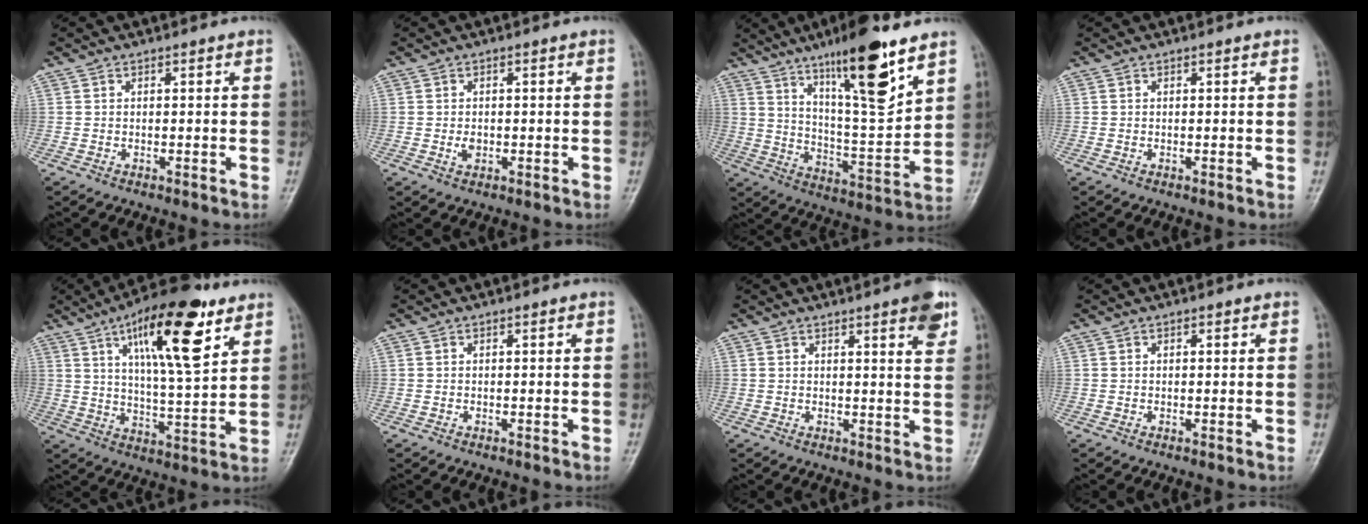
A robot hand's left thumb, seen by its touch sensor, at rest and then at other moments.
{"total": 2.0, "force": [-0.4, 1.4, 1.4], "torque": [-0.019, 0.001, -0.005]}
{"total": 18.6, "force": [11.2, 3.6, 14.4], "torque": [-0.218, -0.057, 0.193]}
{"total": 0.0}
{"total": 18.3, "force": [9.1, 5.6, 14.9], "torque": [-0.214, -0.036, 0.147]}
{"total": 0.0}
{"total": 5.3, "force": [3.2, 0.9, 4.1], "torque": [-0.045, -0.014, 0.037]}
{"total": 0.7, "force": [0.2, 0.3, 0.5], "torque": [-0.007, 0.001, 0.003]}